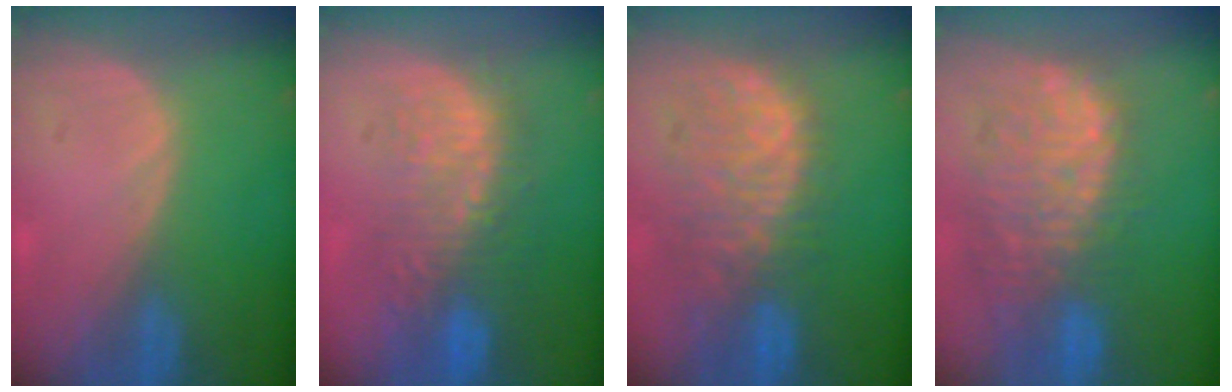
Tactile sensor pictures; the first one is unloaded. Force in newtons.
{"total": 9.8, "press": 8.8, "slide": 4.2}
{"total": 10.7, "press": 9.4, "slide": 5.2}
{"total": 11.5, "press": 10.5, "slide": 4.8}